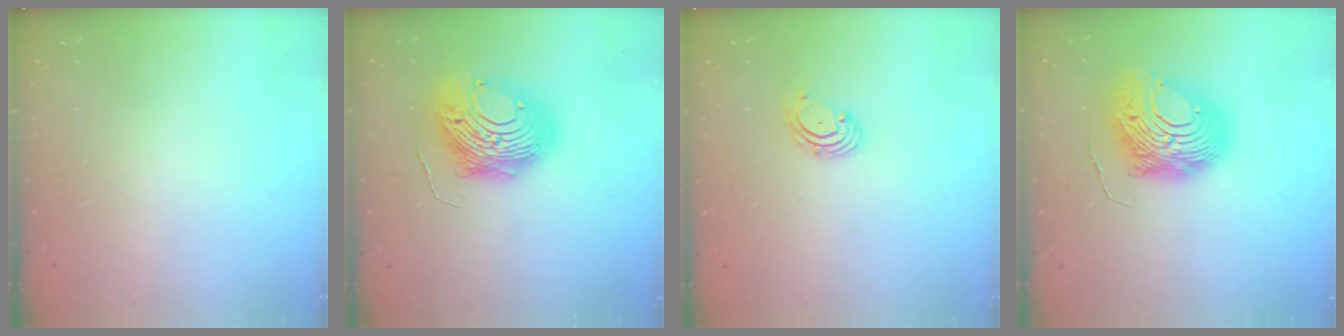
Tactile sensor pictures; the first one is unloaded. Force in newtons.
{"total": 15.7, "press": 15.6, "slide": 1.5}
{"total": 2.7, "press": 2.7, "slide": 0.6}
{"total": 15.3, "press": 15.2, "slide": 1.6}